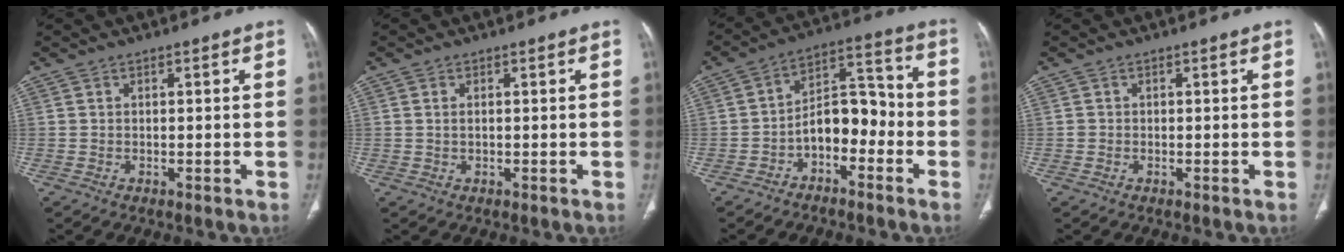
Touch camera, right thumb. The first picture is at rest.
{"total": 0.9, "force": [0.1, 0.5, 0.7], "torque": [-0.018, 0.002, 0.006]}
{"total": 9.7, "force": [-3.6, 5.8, 6.9], "torque": [-0.083, 0.057, -0.068]}
{"total": 0.6, "force": [-0.1, 0.6, 0.1], "torque": [0.002, 0.004, -0.002]}